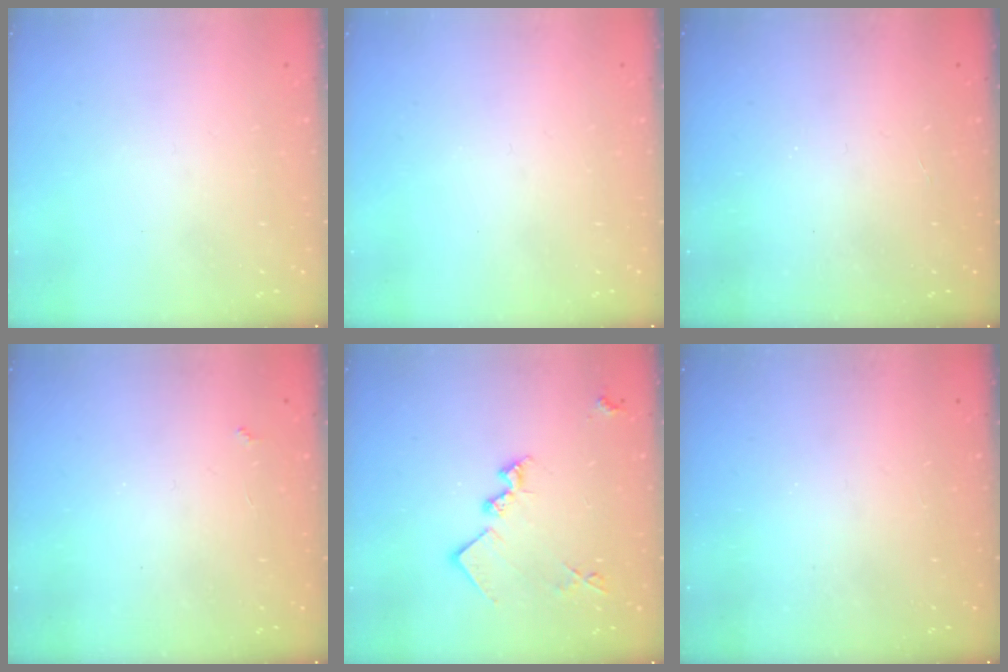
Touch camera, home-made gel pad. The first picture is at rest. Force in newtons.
{"total": 0.0}
{"total": 2.1, "press": 2.1, "slide": 0.4}
{"total": 2.4, "press": 2.3, "slide": 0.4}
{"total": 12.7, "press": 12.7, "slide": 0.7}
{"total": 0.6, "press": 0.6, "slide": 0.2}